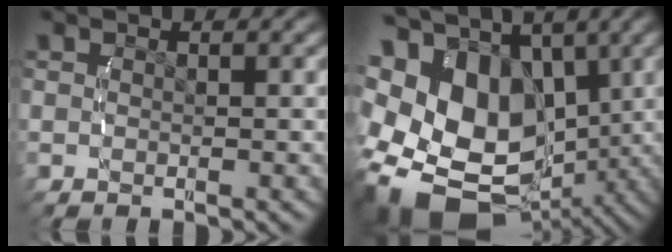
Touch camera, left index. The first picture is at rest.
{"total": 19.3, "force": [-3.2, 14.6, 12.2], "torque": [-0.256, -0.081, -0.028]}